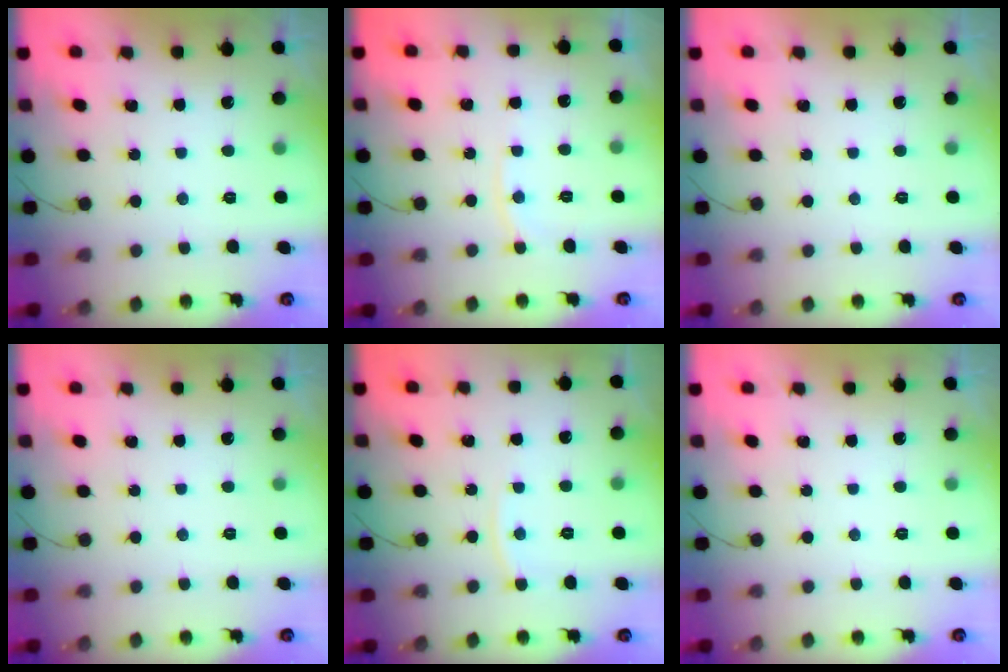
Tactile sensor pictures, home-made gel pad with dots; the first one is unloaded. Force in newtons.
{"total": 4.6, "press": 4.6, "slide": 0.4}
{"total": 0.0}
{"total": 0.0}
{"total": 5.0, "press": 5.0, "slide": 0.5}
{"total": 0.0}